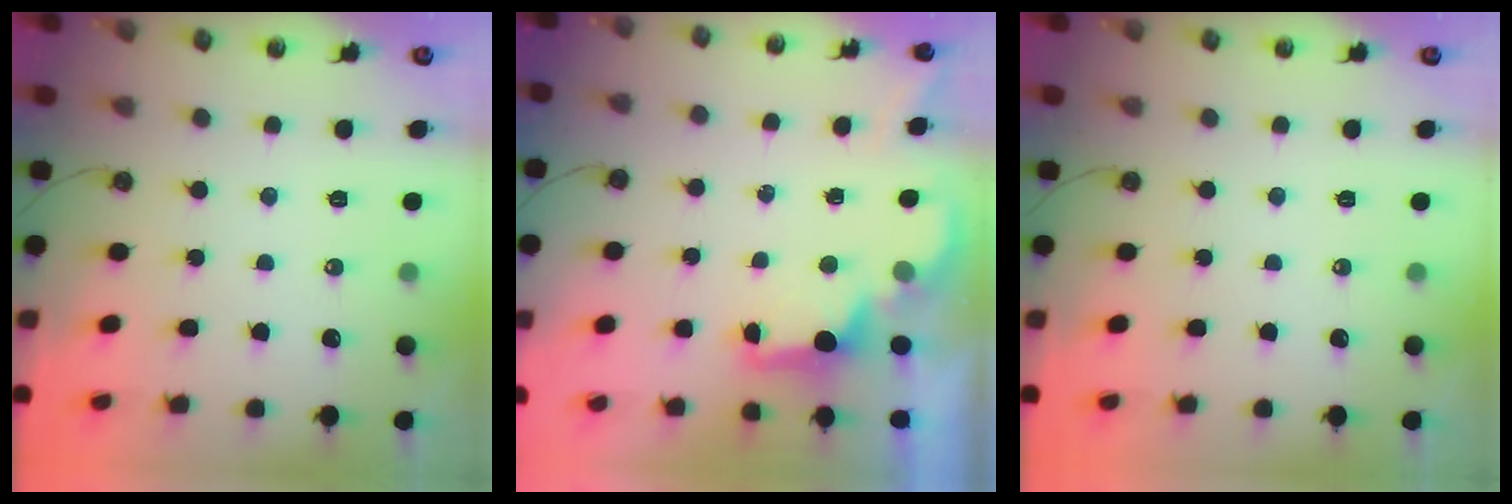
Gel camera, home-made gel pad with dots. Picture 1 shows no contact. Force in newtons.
{"total": 2.1, "press": 1.9, "slide": 0.8}
{"total": 0.0}